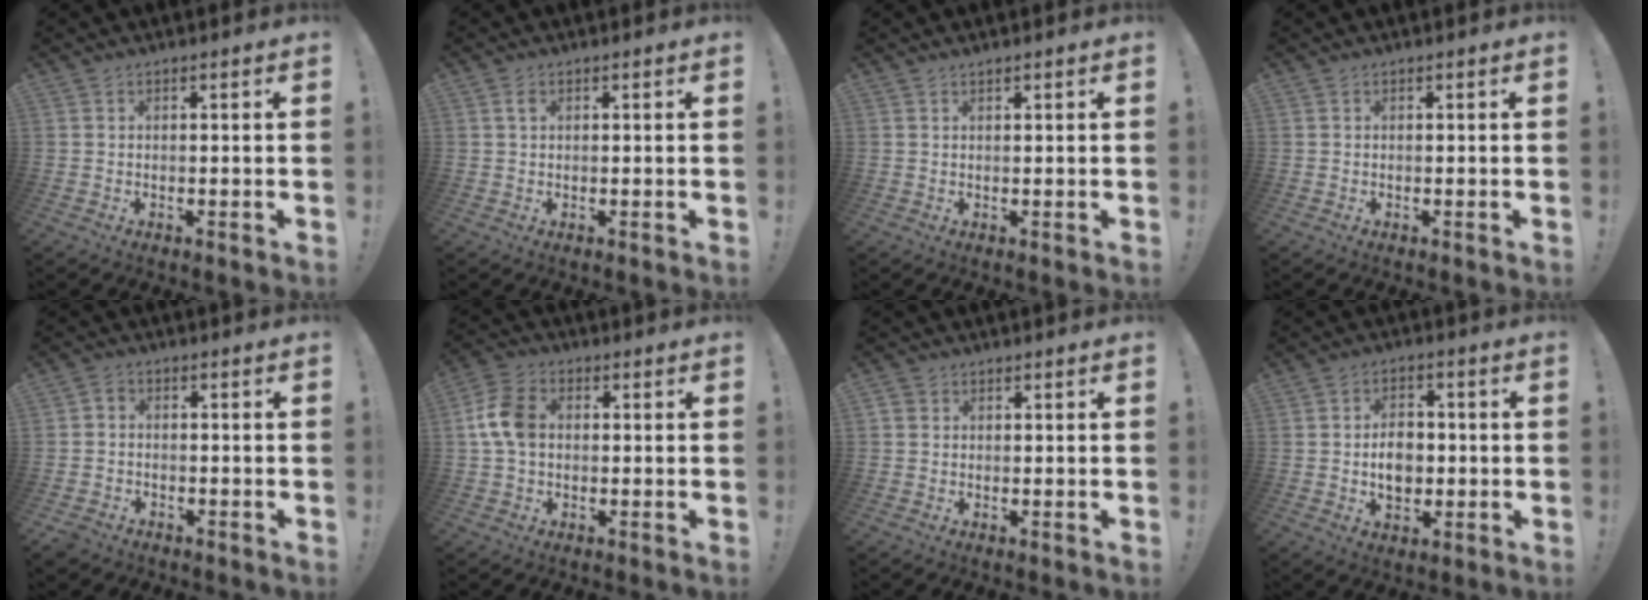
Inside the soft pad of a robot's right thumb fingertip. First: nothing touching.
{"total": 1.5, "force": [0.6, 0.9, 1.0], "torque": [-0.014, -0.001, 0.009]}
{"total": 0.6, "force": [0.6, -0.1, 0.3], "torque": [-0.003, 0.000, 0.010]}
{"total": 0.0}
{"total": 3.3, "force": [-1.9, 2.4, 1.1], "torque": [-0.029, 0.007, -0.034]}
{"total": 10.0, "force": [0.6, 6.9, 7.2], "torque": [-0.143, 0.010, 0.015]}
{"total": 1.4, "force": [0.5, 1.2, 0.3], "torque": [-0.014, 0.006, 0.012]}
{"total": 8.0, "force": [-0.7, 6.1, 5.1], "torque": [-0.083, 0.006, -0.013]}